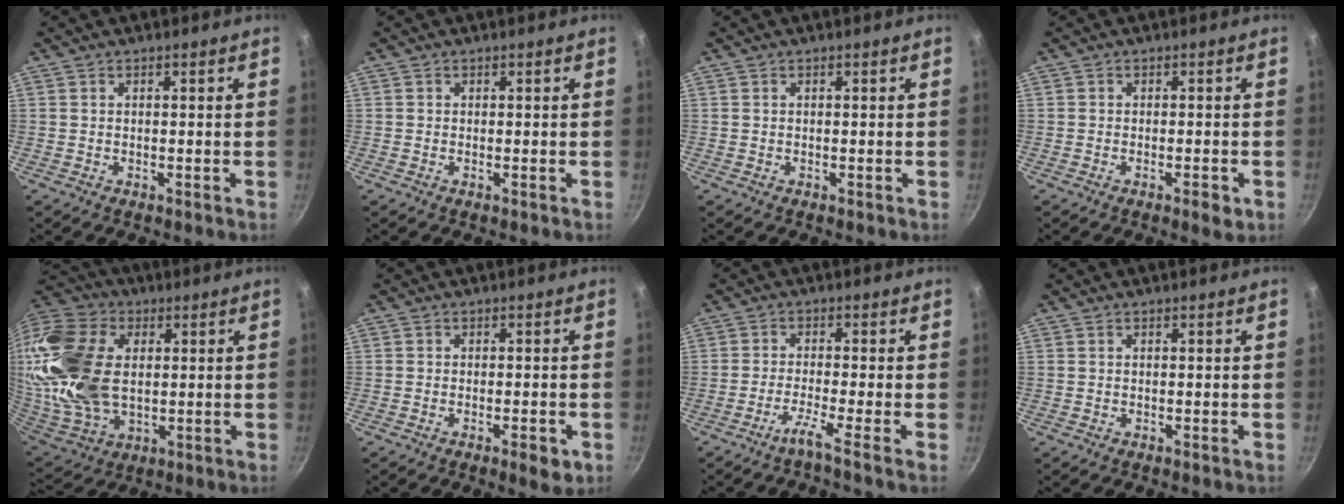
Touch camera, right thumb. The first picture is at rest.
{"total": 0.0}
{"total": 0.0}
{"total": 2.7, "force": [-1.3, 1.0, 2.2], "torque": [-0.032, 0.008, -0.017]}
{"total": 27.6, "force": [3.8, 18.1, 20.4], "torque": [-0.438, 0.003, 0.071]}
{"total": 4.0, "force": [-1.7, 1.5, 3.2], "torque": [-0.040, 0.010, -0.021]}
{"total": 3.8, "force": [-2.4, -1.2, 2.7], "torque": [-0.072, 0.006, -0.055]}
{"total": 0.0}